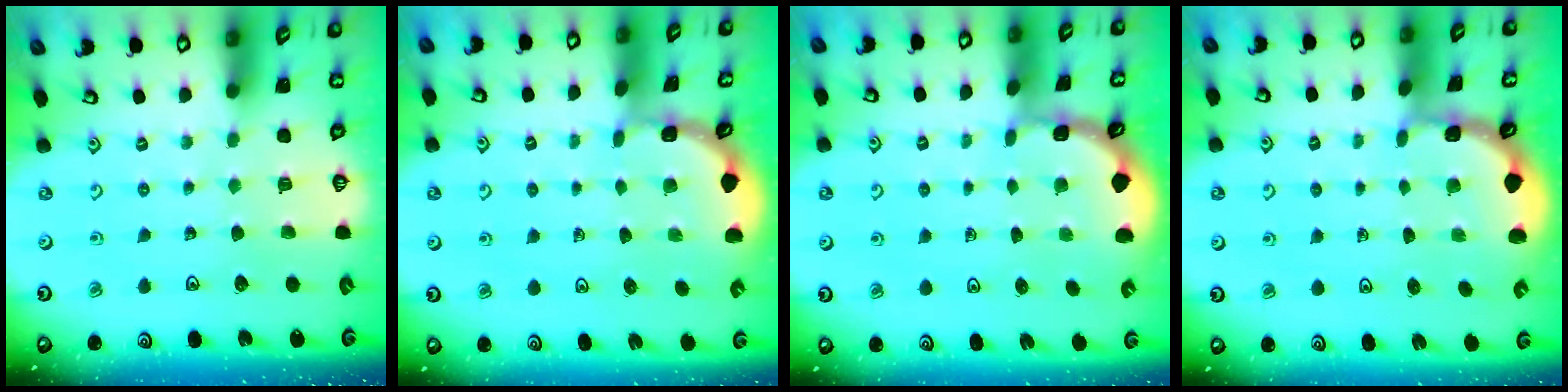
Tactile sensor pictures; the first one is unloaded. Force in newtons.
{"total": 1.3, "press": 1.3, "slide": 0.1}
{"total": 1.5, "press": 1.5, "slide": 0.1}
{"total": 1.3, "press": 1.3, "slide": 0.3}